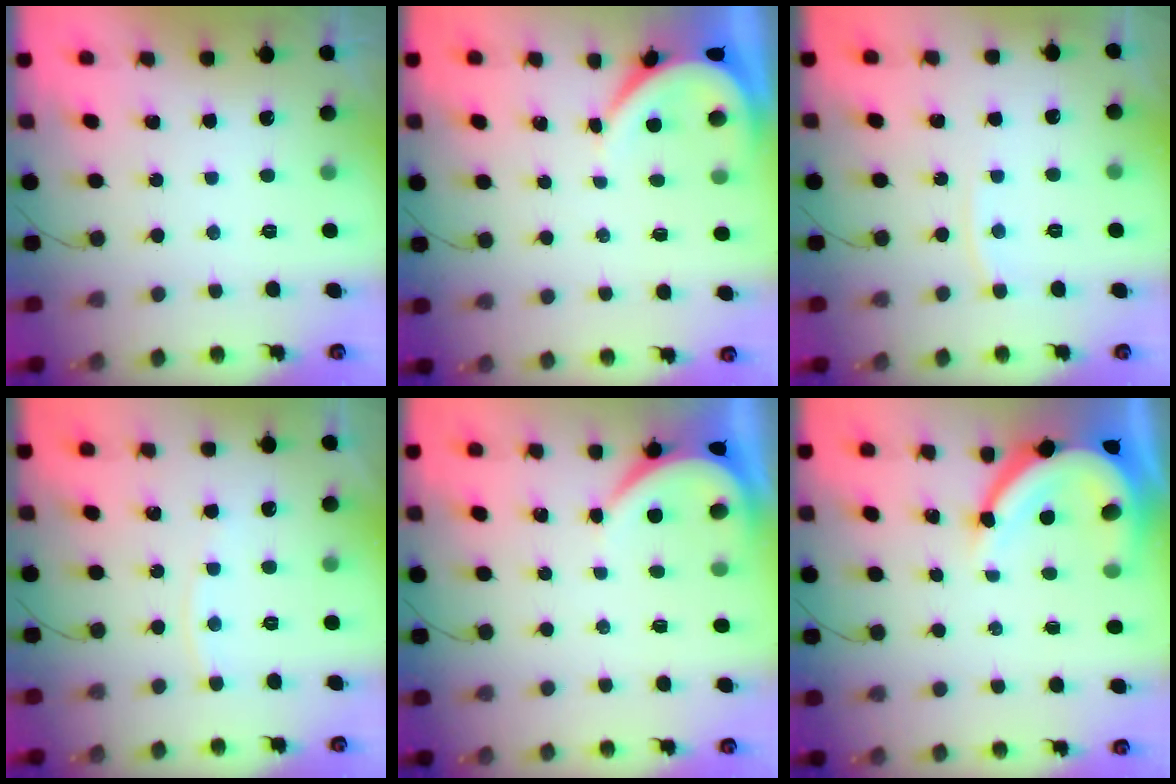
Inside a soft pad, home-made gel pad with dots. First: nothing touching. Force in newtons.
{"total": 3.5, "press": 3.5, "slide": 0.4}
{"total": 5.4, "press": 5.3, "slide": 0.8}
{"total": 3.8, "press": 3.7, "slide": 0.5}
{"total": 4.0, "press": 3.9, "slide": 0.6}
{"total": 11.1, "press": 11.1, "slide": 1.3}